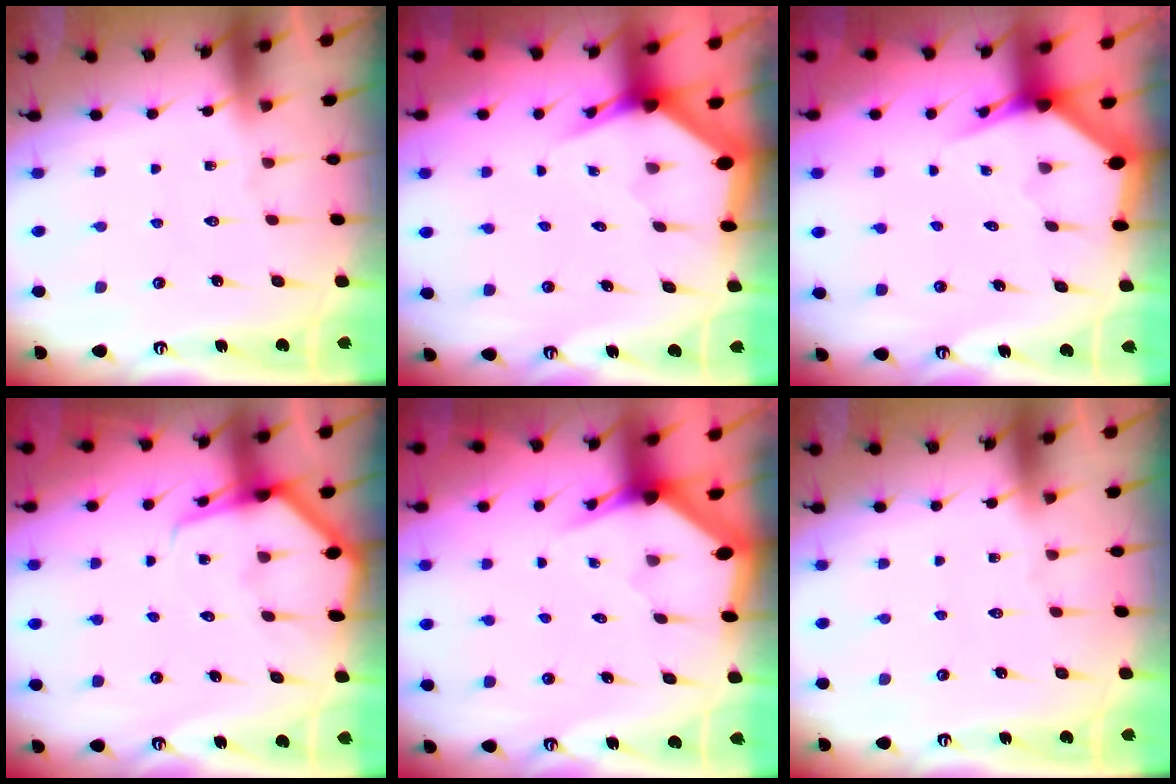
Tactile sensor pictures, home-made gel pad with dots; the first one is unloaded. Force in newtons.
{"total": 3.6, "press": 3.6, "slide": 0.3}
{"total": 3.4, "press": 3.4, "slide": 0.4}
{"total": 5.7, "press": 5.6, "slide": 0.6}
{"total": 3.4, "press": 3.4, "slide": 0.2}
{"total": 0.0}